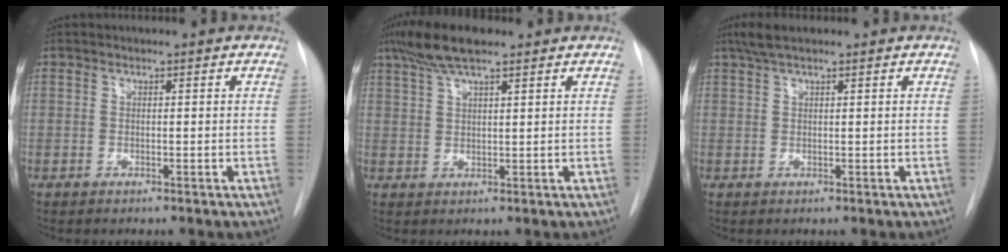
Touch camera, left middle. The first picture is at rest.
{"total": 7.4, "force": [5.3, 1.3, 5.0], "torque": [-0.100, 0.018, 0.095]}
{"total": 3.4, "force": [2.5, 0.6, 2.3], "torque": [-0.050, 0.015, 0.049]}